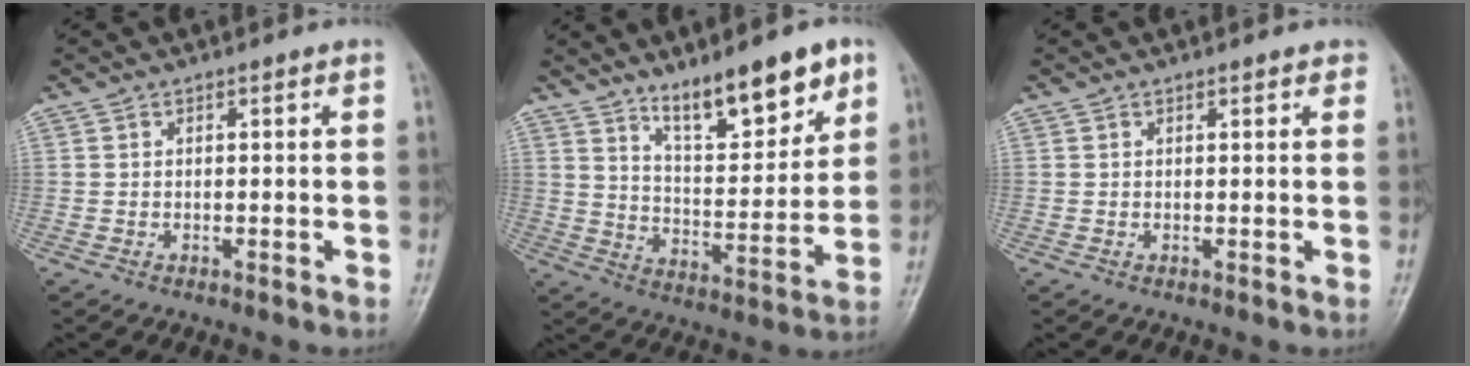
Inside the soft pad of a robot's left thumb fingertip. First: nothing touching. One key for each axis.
{"total": 14.7, "fx": 9.7, "fy": 4.7, "fz": 9.9, "tx": -0.120, "ty": -0.061, "tz": 0.165}
{"total": 1.4, "fx": 1.0, "fy": 0.5, "fz": 0.8, "tx": -0.006, "ty": -0.002, "tz": 0.008}